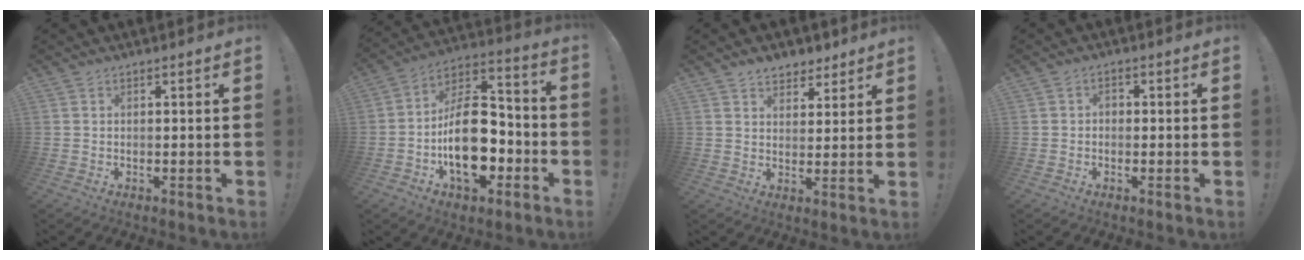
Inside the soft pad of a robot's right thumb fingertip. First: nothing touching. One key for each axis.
{"total": 21.1, "fx": -5.7, "fy": 12.3, "fz": 16.2, "tx": -0.271, "ty": 0.037, "tz": -0.082}
{"total": 6.2, "fx": 4.7, "fy": 3.8, "fz": 1.2, "tx": -0.007, "ty": -0.032, "tz": 0.088}
{"total": 1.6, "fx": -0.8, "fy": 1.1, "fz": 0.9, "tx": -0.020, "ty": 0.009, "tz": -0.015}